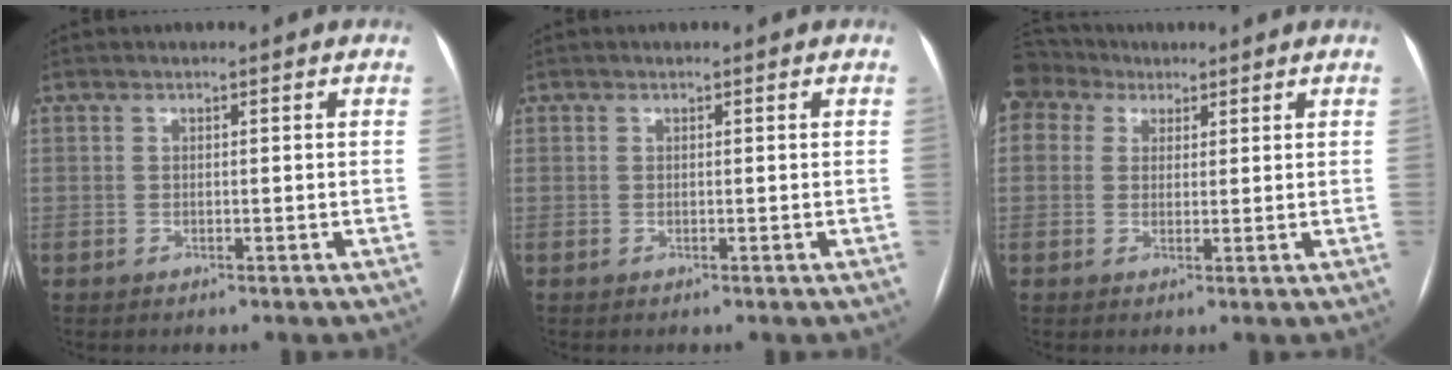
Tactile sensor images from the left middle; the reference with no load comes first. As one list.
[{"total": 0.0}, {"total": 5.7, "force": [3.8, 4.1, 1.3], "torque": [-0.037, 0.038, 0.077]}]